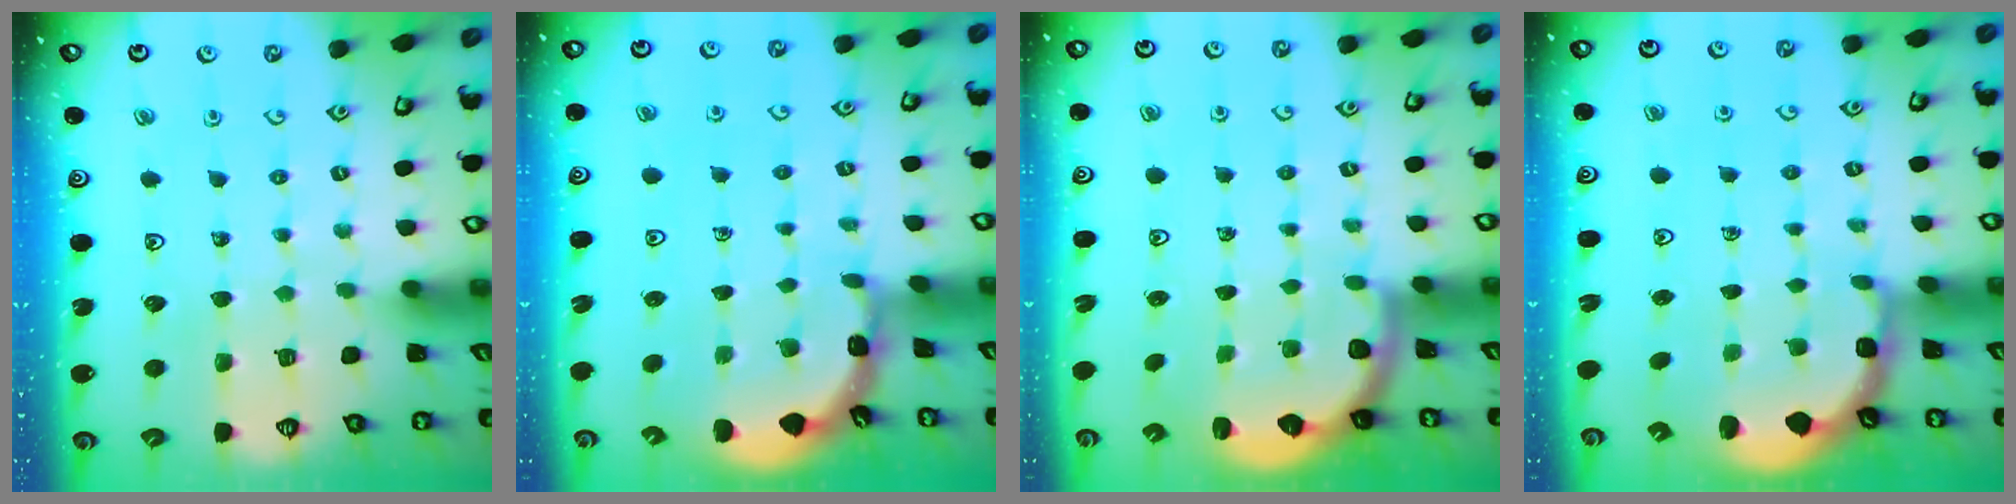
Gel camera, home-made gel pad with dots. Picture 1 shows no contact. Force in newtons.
{"total": 1.8, "press": 1.7, "slide": 0.0}
{"total": 2.1, "press": 1.9, "slide": 0.8}
{"total": 2.2, "press": 1.9, "slide": 1.1}